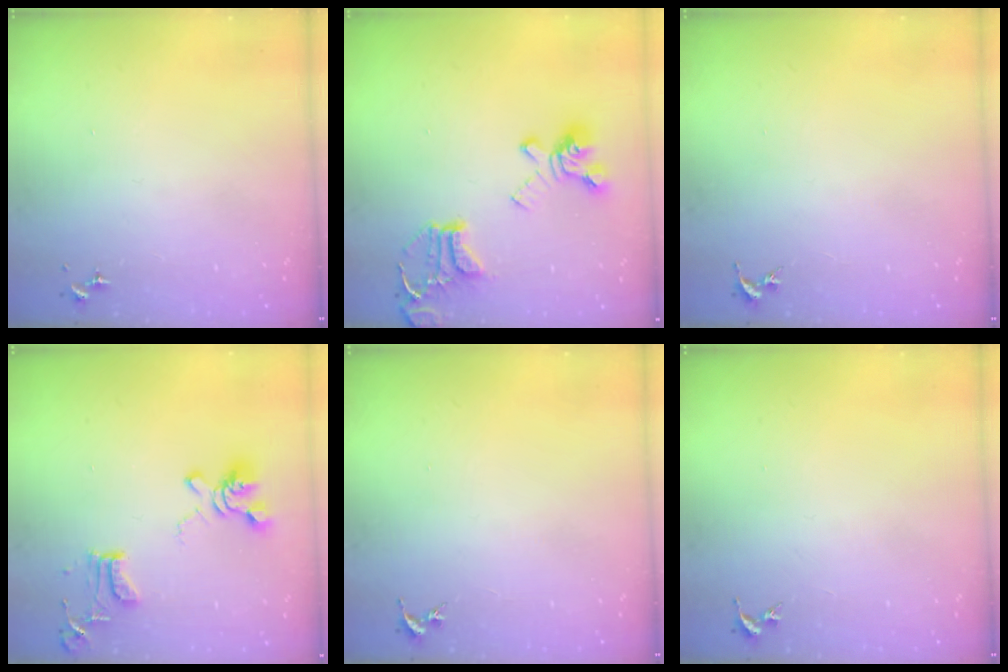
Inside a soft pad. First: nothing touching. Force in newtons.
{"total": 19.3, "press": 19.2, "slide": 1.8}
{"total": 0.0}
{"total": 15.8, "press": 15.7, "slide": 1.6}
{"total": 0.0}
{"total": 0.0}